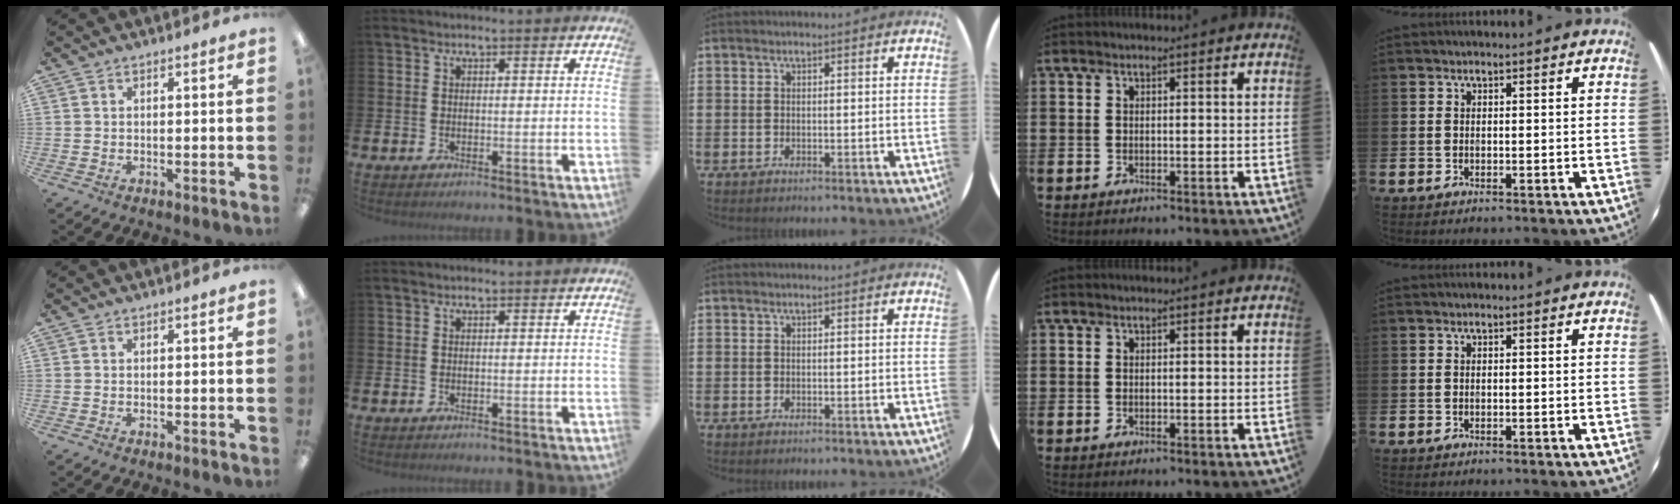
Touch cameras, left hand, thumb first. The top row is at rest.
{}